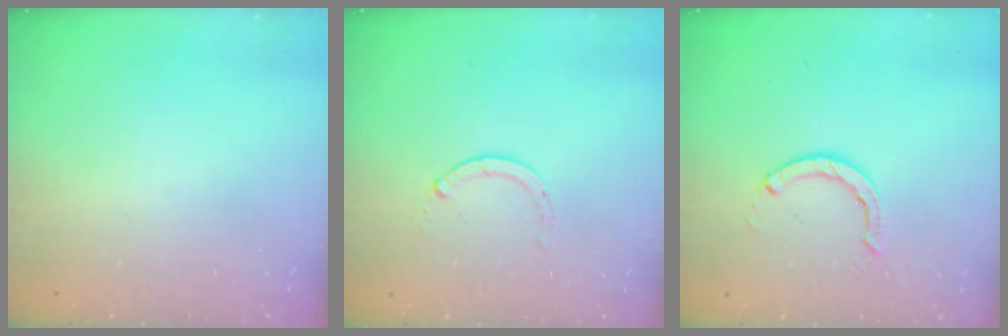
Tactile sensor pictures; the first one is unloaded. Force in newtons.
{"total": 0.0}
{"total": 2.9, "press": 2.9, "slide": 0.4}